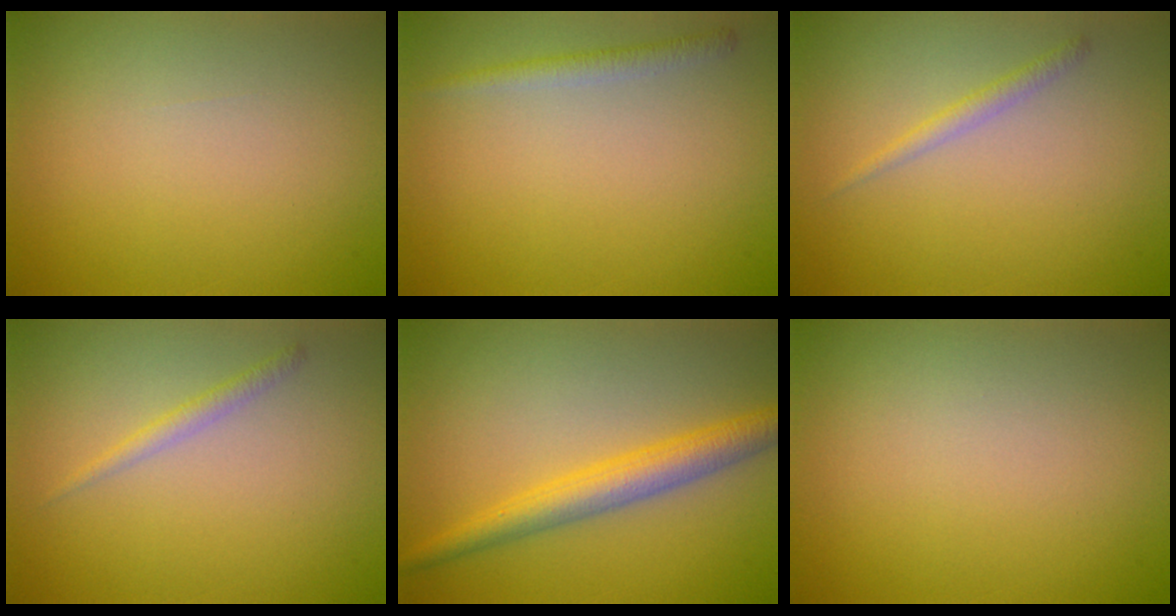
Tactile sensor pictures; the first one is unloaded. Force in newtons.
{"total": 1.5, "press": 1.5, "slide": 0.1}
{"total": 1.2, "press": 1.2, "slide": 0.0}
{"total": 1.2, "press": 1.2, "slide": 0.0}
{"total": 4.1, "press": 4.1, "slide": 0.1}
{"total": 0.0}